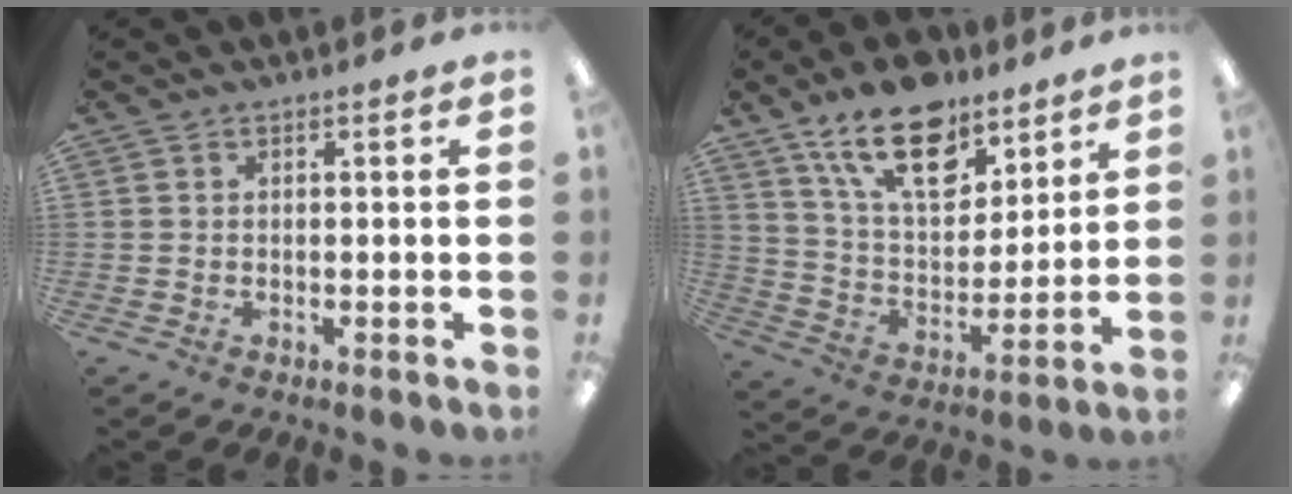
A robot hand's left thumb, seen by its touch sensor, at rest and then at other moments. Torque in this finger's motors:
{"motor_torque": [1.95, 1.32, 1.53, -1.24, 0.43]}